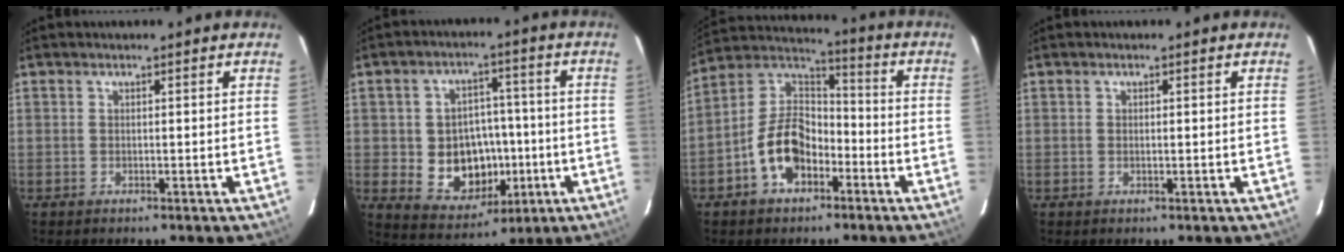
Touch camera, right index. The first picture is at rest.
{"total": 12.1, "force": [-2.2, 10.0, 6.5], "torque": [-0.140, 0.011, -0.013]}
{"total": 12.1, "force": [-5.4, 7.6, 7.7], "torque": [-0.156, 0.030, -0.092]}
{"total": 0.5, "force": [0.1, 0.2, 0.4], "torque": [-0.009, 0.002, 0.002]}